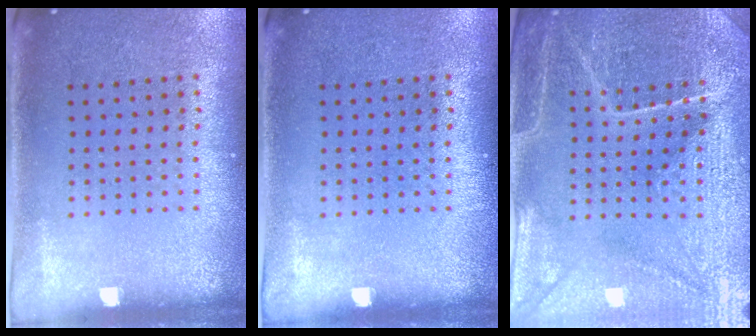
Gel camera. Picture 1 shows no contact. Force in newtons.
{"total": 0.0}
{"total": 4.6, "press": 4.4, "slide": 1.2}